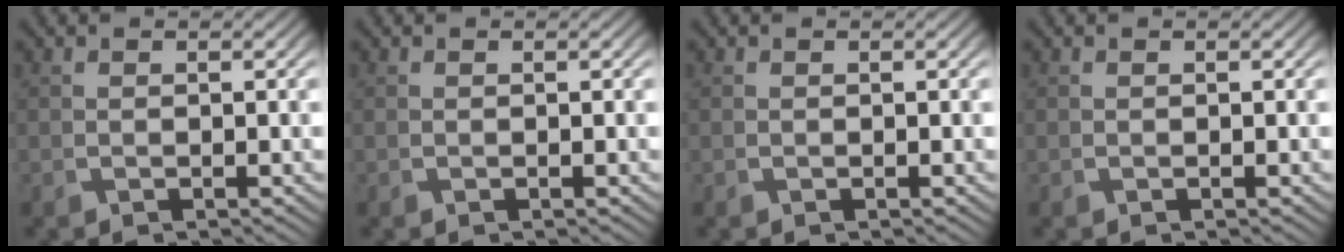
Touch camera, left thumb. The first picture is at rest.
{"total": 0.0}
{"total": 0.0}
{"total": 0.0}